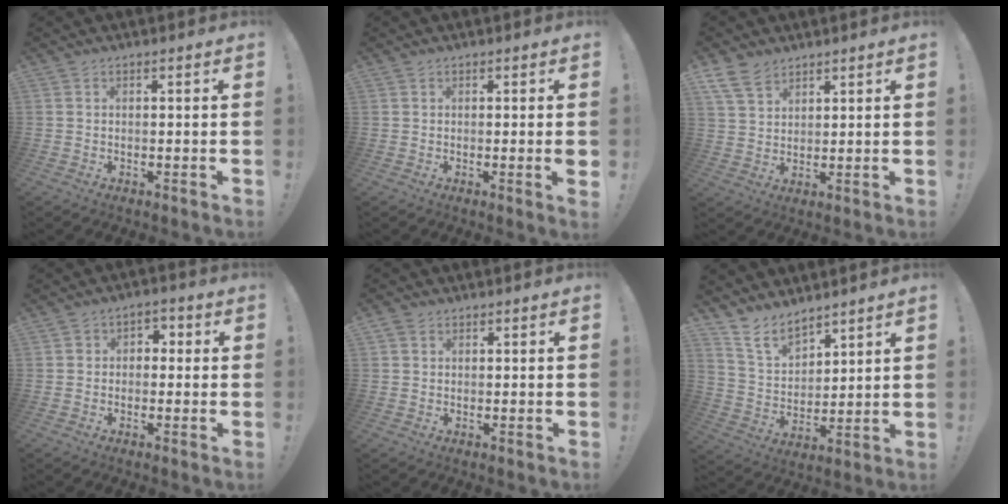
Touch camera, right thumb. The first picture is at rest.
{"total": 2.2, "force": [0.0, -0.3, 2.2], "torque": [-0.030, -0.006, -0.002]}
{"total": 7.3, "force": [5.5, 3.9, 2.8], "torque": [-0.055, -0.025, 0.109]}
{"total": 3.7, "force": [-1.3, 3.2, 1.3], "torque": [-0.009, 0.014, -0.026]}
{"total": 1.3, "force": [0.8, 0.9, 0.4], "torque": [-0.002, 0.000, 0.014]}
{"total": 10.3, "force": [8.8, 4.2, 3.2], "torque": [-0.070, -0.064, 0.172]}